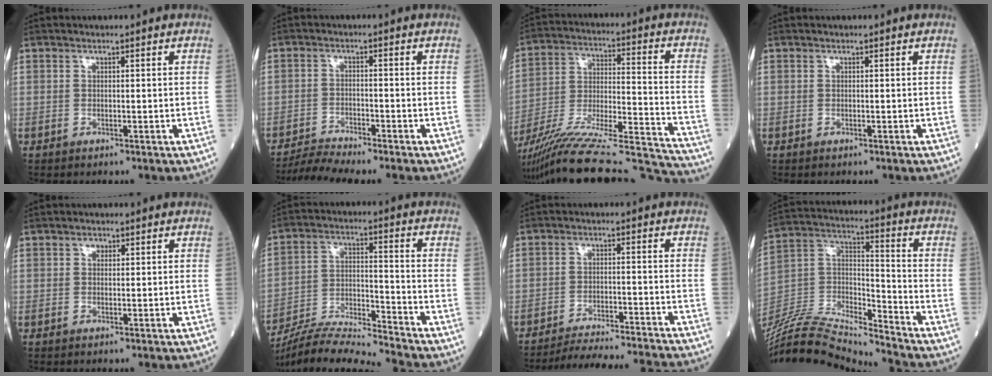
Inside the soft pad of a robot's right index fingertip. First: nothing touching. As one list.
[{"total": 4.2, "force": [-3.9, -1.3, 0.5], "torque": [-0.018, -0.019, -0.076]}, {"total": 30.9, "force": [-28.2, 0.6, 12.4], "torque": [-0.181, -0.034, -0.430]}, {"total": 0.0}, {"total": 0.8, "force": [0.4, 0.6, 0.2], "torque": [-0.001, 0.005, 0.009]}, {"total": 12.7, "force": [-12.3, -1.7, 3.0], "torque": [-0.056, 0.010, -0.229]}, {"total": 15.0, "force": [-14.3, -1.2, 4.4], "torque": [-0.057, -0.021, -0.207]}, {"total": 19.3, "force": [-18.6, -0.4, 5.1], "torque": [-0.099, 0.028, -0.335]}]